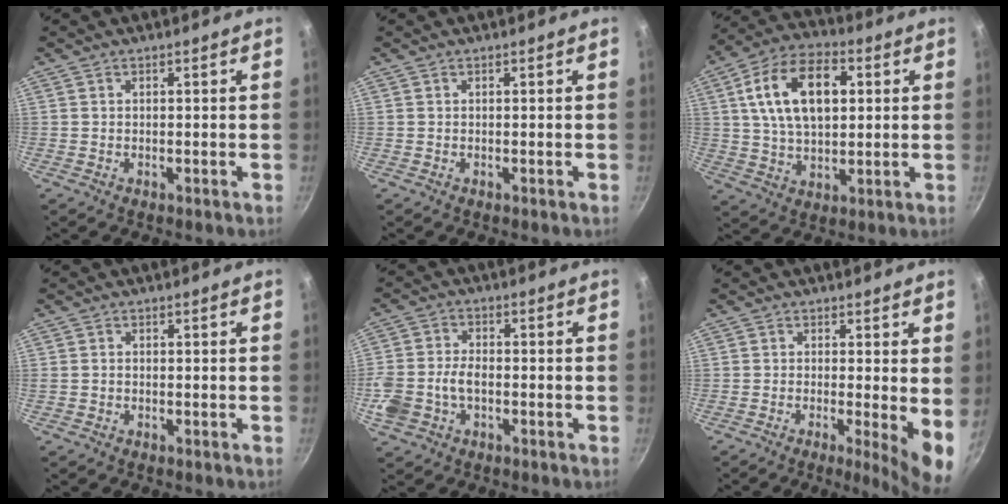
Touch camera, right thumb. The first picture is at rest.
{"total": 0.0}
{"total": 17.0, "force": [4.0, 10.0, 13.1], "torque": [-0.208, 0.008, 0.063]}
{"total": 0.7, "force": [-0.2, 0.6, 0.3], "torque": [-0.006, 0.002, -0.002]}
{"total": 8.9, "force": [-2.2, 6.0, 6.3], "torque": [-0.128, 0.024, -0.046]}
{"total": 7.3, "force": [-0.6, 1.3, 7.2], "torque": [-0.092, -0.016, -0.009]}